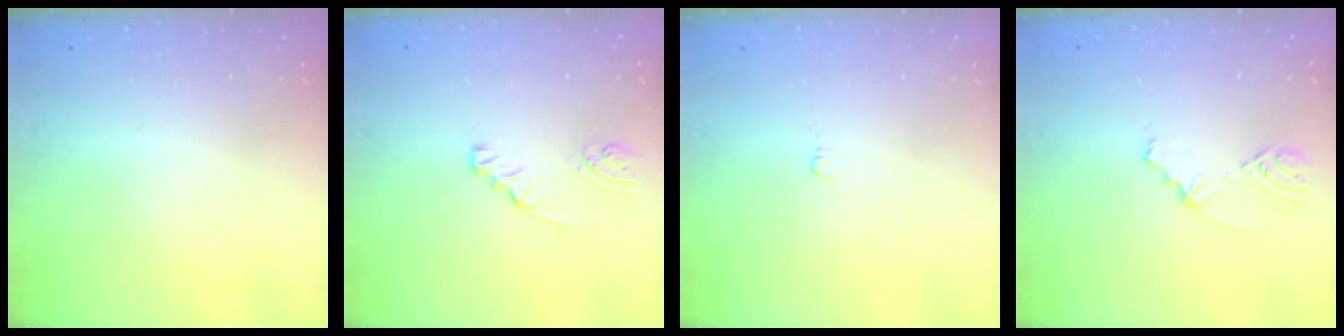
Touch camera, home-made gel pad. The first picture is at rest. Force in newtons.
{"total": 2.4, "press": 2.4, "slide": 0.1}
{"total": 4.3, "press": 4.2, "slide": 1.1}
{"total": 2.8, "press": 2.4, "slide": 1.5}